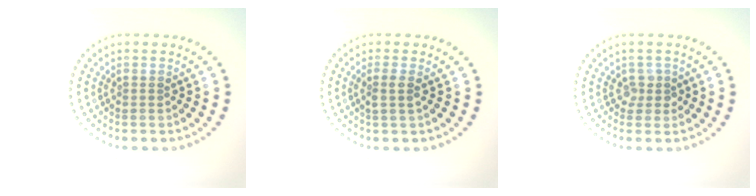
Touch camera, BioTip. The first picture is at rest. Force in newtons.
{"total": 1.5, "press": 1.2, "slide": 0.9}
{"total": 1.3, "press": 1.0, "slide": 0.8}